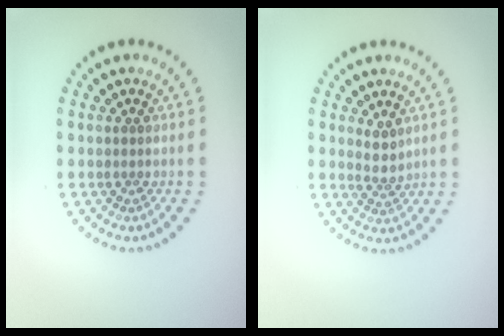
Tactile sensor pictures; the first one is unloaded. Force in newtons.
{"total": 1.7, "press": 1.3, "slide": 1.1}